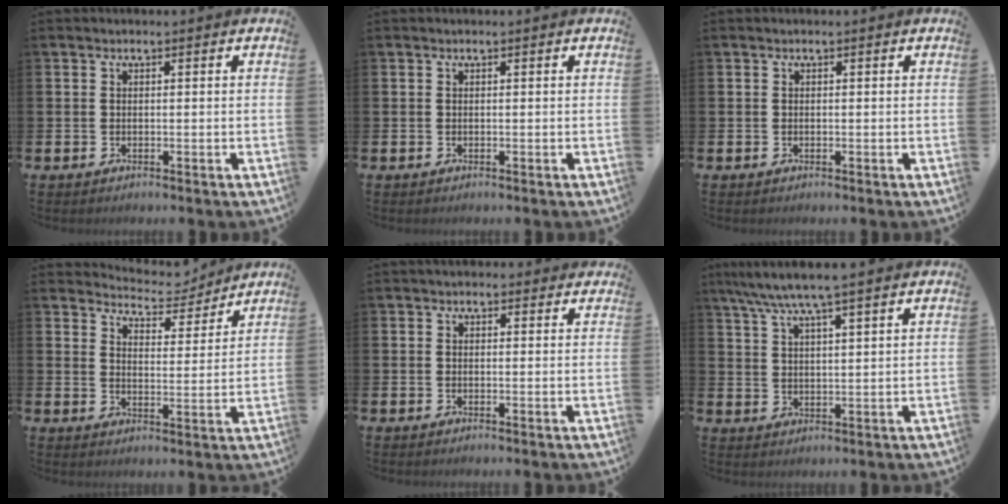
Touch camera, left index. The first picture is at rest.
{"total": 0.0}
{"total": 0.0}
{"total": 5.2, "force": [5.1, 1.0, 0.1], "torque": [-0.014, -0.043, 0.086]}
{"total": 1.5, "force": [1.3, 0.6, 0.2], "torque": [0.005, 0.000, 0.022]}
{"total": 5.9, "force": [5.2, -0.1, 2.8], "torque": [-0.071, -0.017, 0.093]}